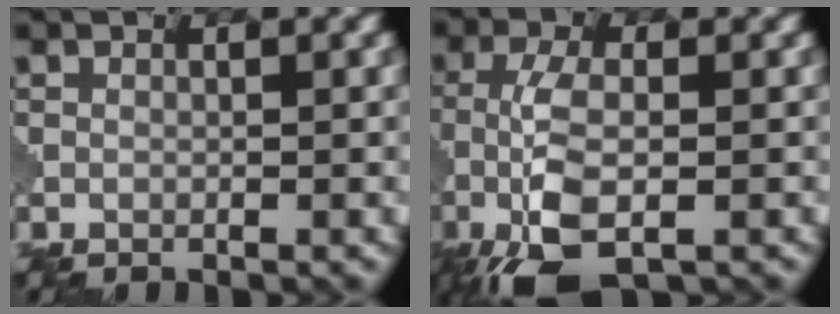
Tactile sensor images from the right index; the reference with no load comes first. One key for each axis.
{"total": 6.7, "fx": -3.2, "fy": 2.3, "fz": 5.5, "tx": -0.124, "ty": -0.004, "tz": -0.069}